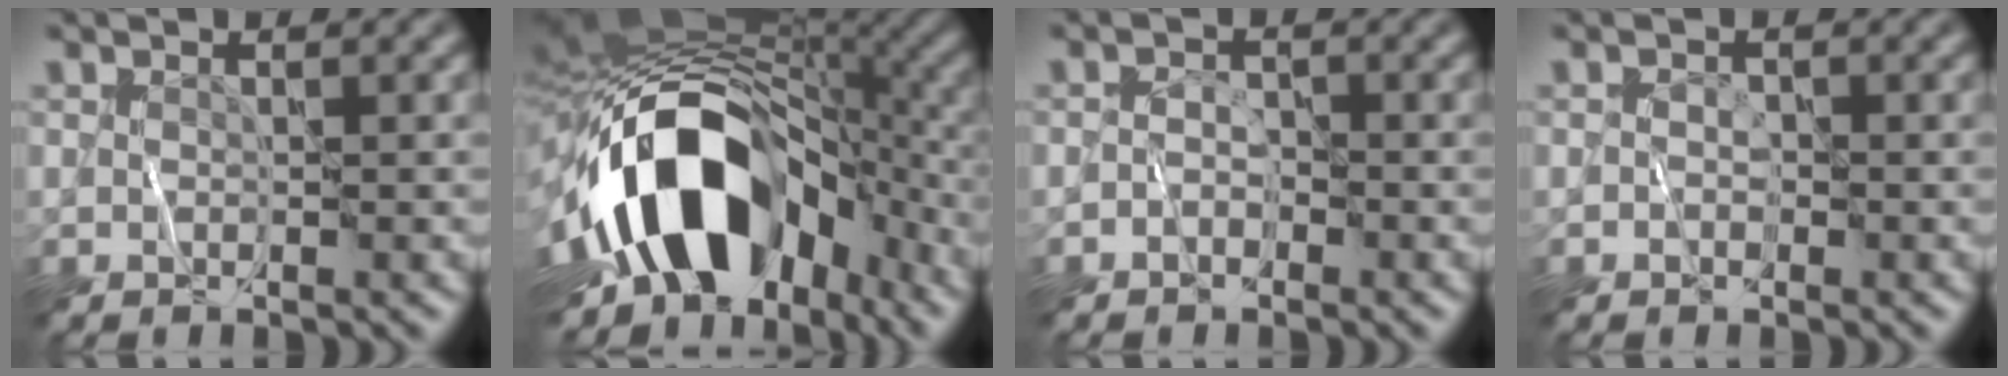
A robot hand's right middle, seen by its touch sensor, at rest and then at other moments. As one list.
[{"total": 16.2, "force": [-4.3, 10.2, 11.8], "torque": [-0.197, -0.006, -0.073]}, {"total": 1.1, "force": [-0.8, 0.7, 0.3], "torque": [-0.002, 0.009, -0.017]}, {"total": 0.5, "force": [-0.3, 0.4, 0.1], "torque": [0.002, 0.005, -0.006]}]